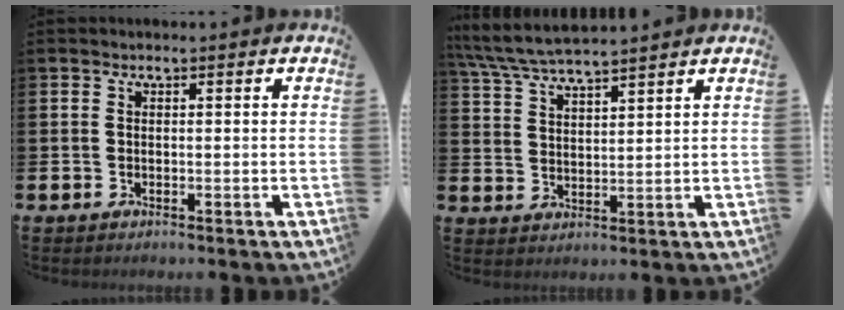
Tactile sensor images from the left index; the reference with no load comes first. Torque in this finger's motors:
{"motor_torque": [1.09, -0.88, 0.50, 0.21]}